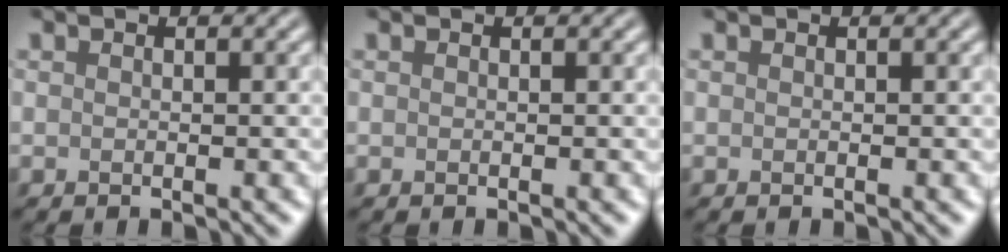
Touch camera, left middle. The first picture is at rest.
{"total": 0.0}
{"total": 0.0}